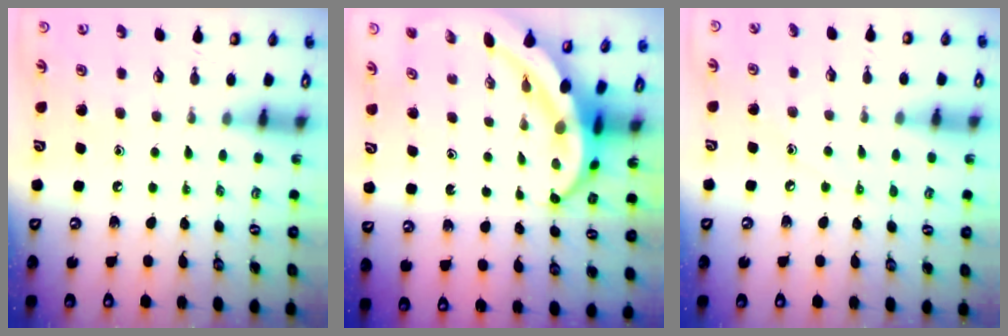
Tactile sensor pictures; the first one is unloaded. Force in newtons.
{"total": 7.3, "press": 7.1, "slide": 1.5}
{"total": 3.9, "press": 3.9, "slide": 0.5}